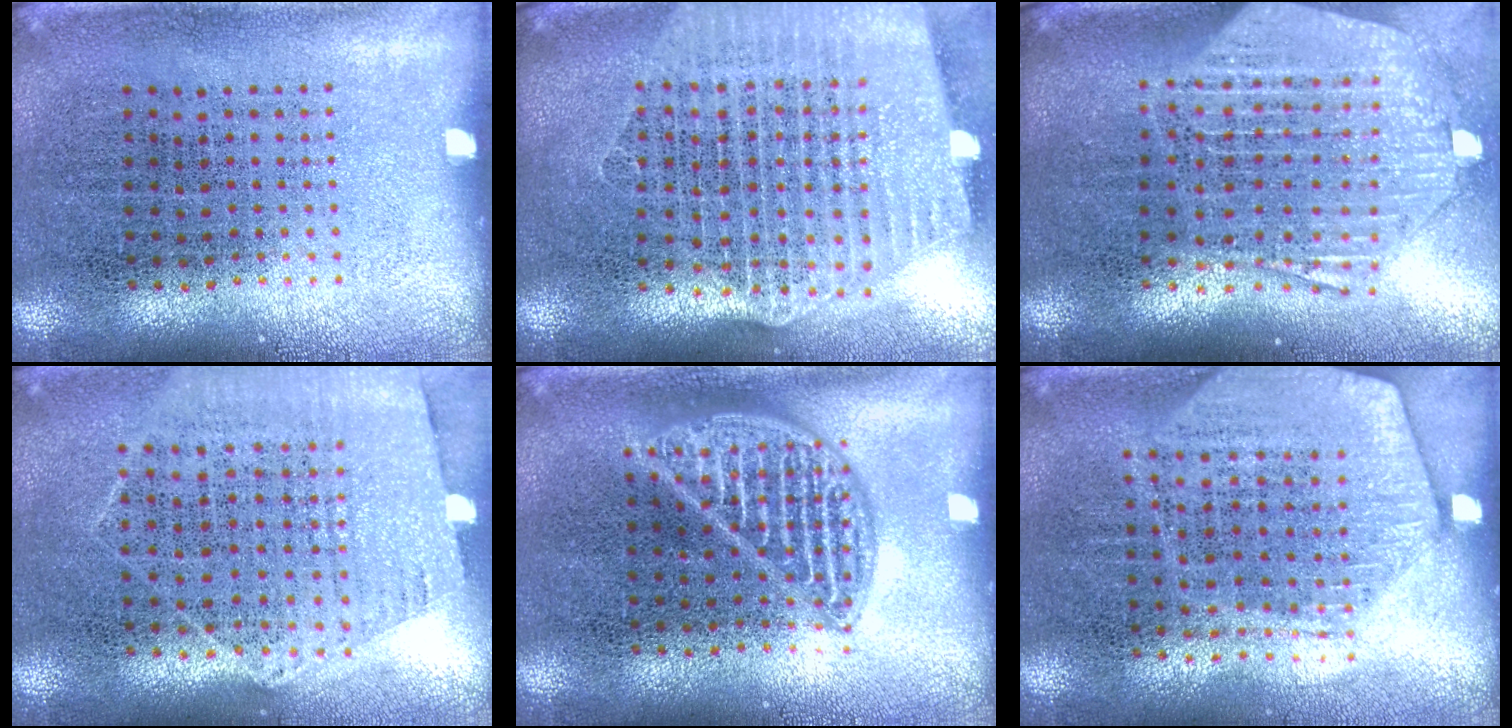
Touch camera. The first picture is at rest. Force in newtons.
{"total": 2.6, "press": 2.2, "slide": 1.3}
{"total": 2.7, "press": 2.2, "slide": 1.6}
{"total": 1.1, "press": 1.0, "slide": 0.5}
{"total": 2.2, "press": 2.1, "slide": 0.3}
{"total": 1.9, "press": 1.7, "slide": 0.9}